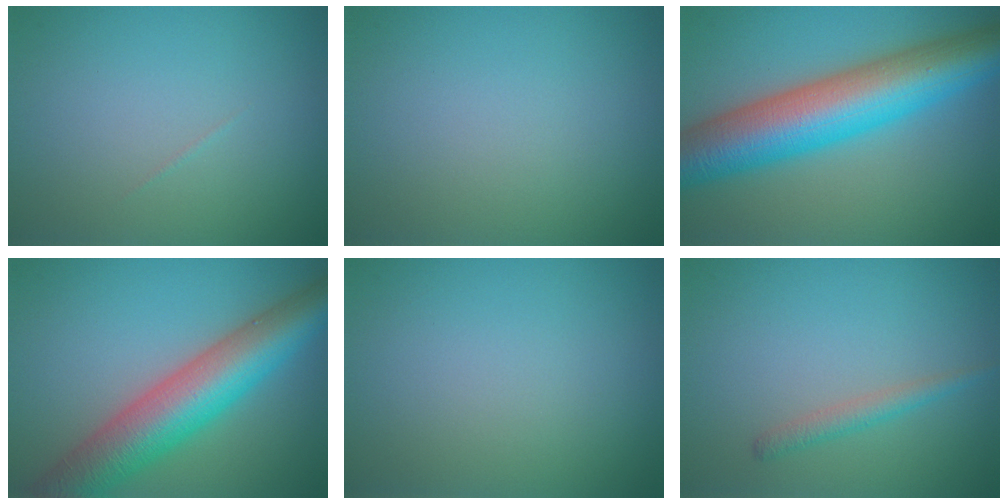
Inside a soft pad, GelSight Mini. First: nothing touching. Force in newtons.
{"total": 0.0}
{"total": 11.2, "press": 11.2, "slide": 0.2}
{"total": 9.5, "press": 9.5, "slide": 0.3}
{"total": 0.0}
{"total": 1.5, "press": 1.5, "slide": 0.1}